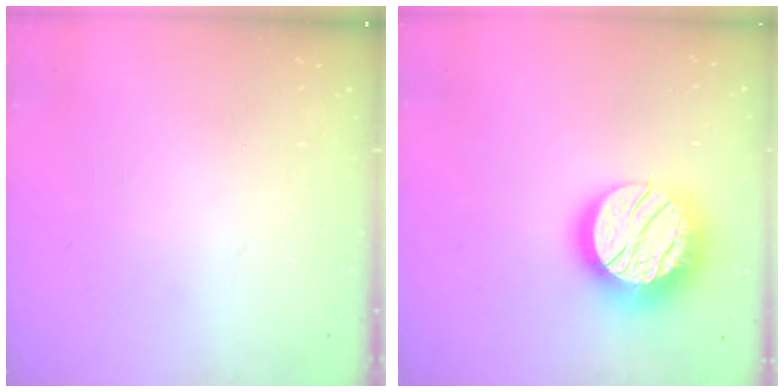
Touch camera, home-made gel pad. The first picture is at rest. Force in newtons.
{"total": 19.0, "press": 18.9, "slide": 0.9}